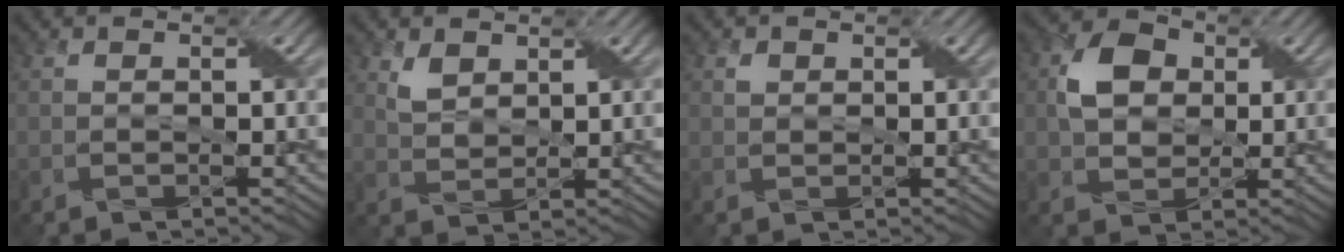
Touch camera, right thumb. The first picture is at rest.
{"total": 2.9, "force": [1.8, 1.7, 1.5], "torque": [-0.039, -0.004, 0.040]}
{"total": 1.0, "force": [0.5, 0.8, 0.2], "torque": [-0.008, 0.000, 0.009]}
{"total": 6.2, "force": [1.2, 4.8, 3.7], "torque": [-0.081, 0.011, 0.019]}